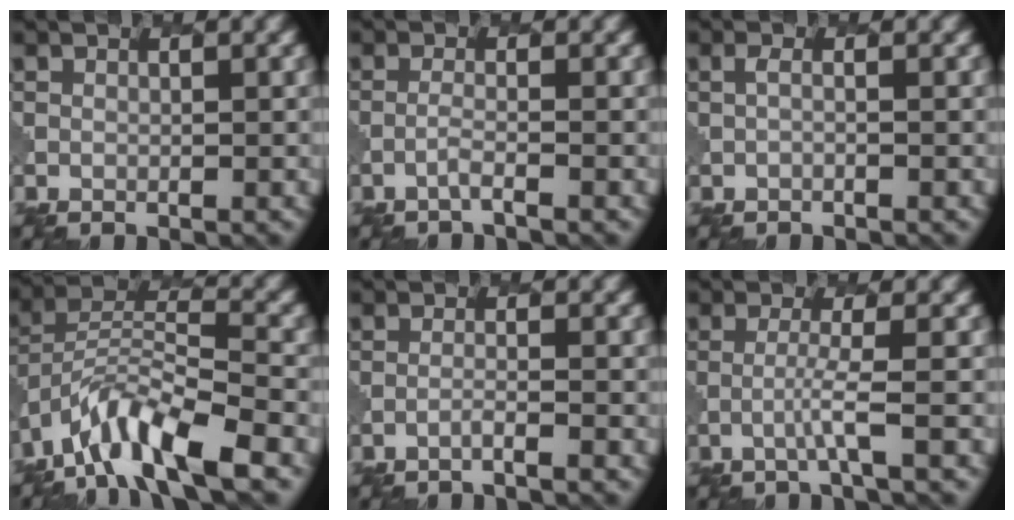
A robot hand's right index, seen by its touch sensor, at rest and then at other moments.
{"total": 1.3, "force": [-0.8, 0.2, 1.0], "torque": [-0.009, 0.004, -0.025]}
{"total": 0.7, "force": [-0.3, 0.2, 0.6], "torque": [-0.012, -0.003, -0.008]}
{"total": 8.6, "force": [-5.8, 2.5, 5.8], "torque": [-0.101, 0.000, -0.116]}
{"total": 1.2, "force": [-0.9, 0.2, 0.8], "torque": [-0.001, 0.003, -0.027]}
{"total": 2.0, "force": [-0.6, 0.1, 1.9], "torque": [-0.030, 0.002, -0.022]}